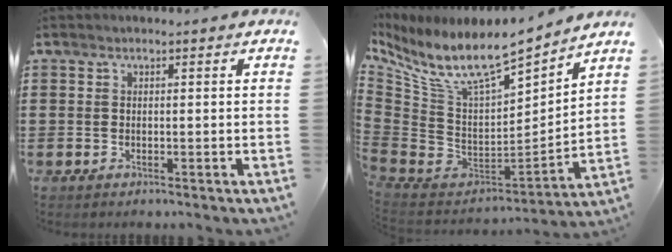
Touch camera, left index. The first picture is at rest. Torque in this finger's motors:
{"motor_torque": [2.14, 0.00, 0.35, 0.21]}